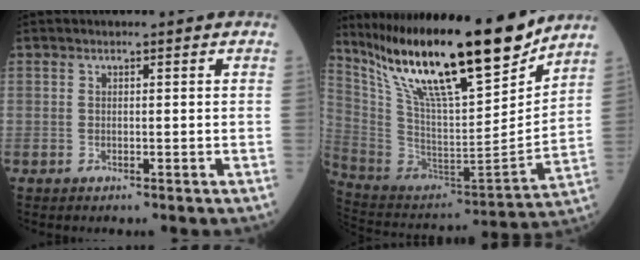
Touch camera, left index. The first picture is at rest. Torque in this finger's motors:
{"motor_torque": [0.50, -0.56, 1.03, 0.21]}